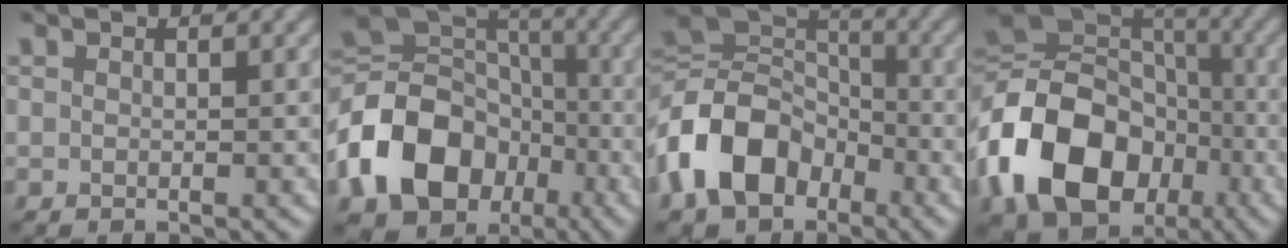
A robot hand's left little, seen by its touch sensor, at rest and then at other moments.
{"total": 13.7, "force": [-5.3, 10.2, 7.4], "torque": [-0.167, -0.007, -0.107]}
{"total": 11.1, "force": [-4.6, 7.6, 6.6], "torque": [-0.144, 0.000, -0.101]}
{"total": 16.1, "force": [-5.9, 11.8, 9.1], "torque": [-0.207, -0.011, -0.118]}